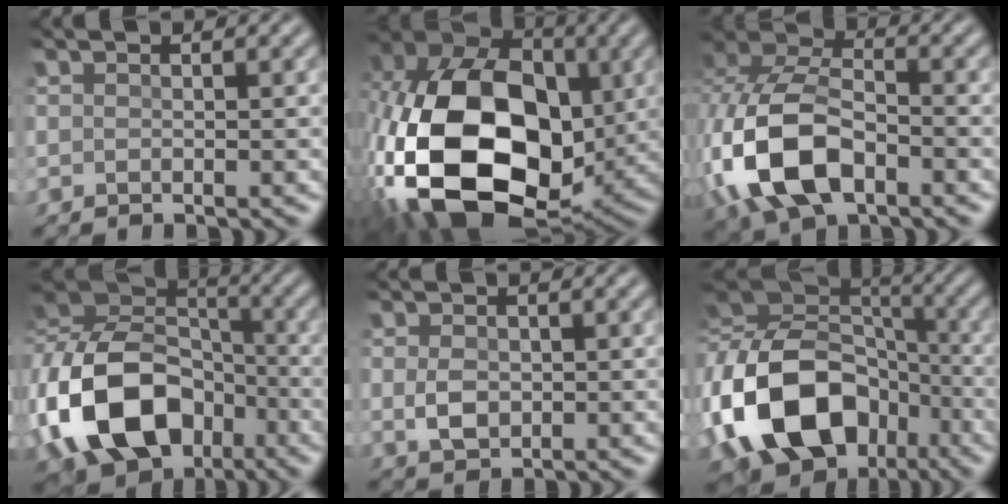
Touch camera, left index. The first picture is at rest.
{"total": 18.8, "force": [-3.1, 12.3, 13.9], "torque": [-0.323, -0.008, -0.060]}
{"total": 11.3, "force": [-3.5, 6.8, 8.3], "torque": [-0.207, -0.008, -0.075]}
{"total": 13.4, "force": [-4.6, 9.5, 8.2], "torque": [-0.187, -0.011, -0.082]}
{"total": 2.5, "force": [-0.1, 1.7, 1.8], "torque": [-0.046, 0.002, -0.002]}
{"total": 16.1, "force": [-5.3, 11.4, 9.9], "torque": [-0.213, -0.012, -0.089]}